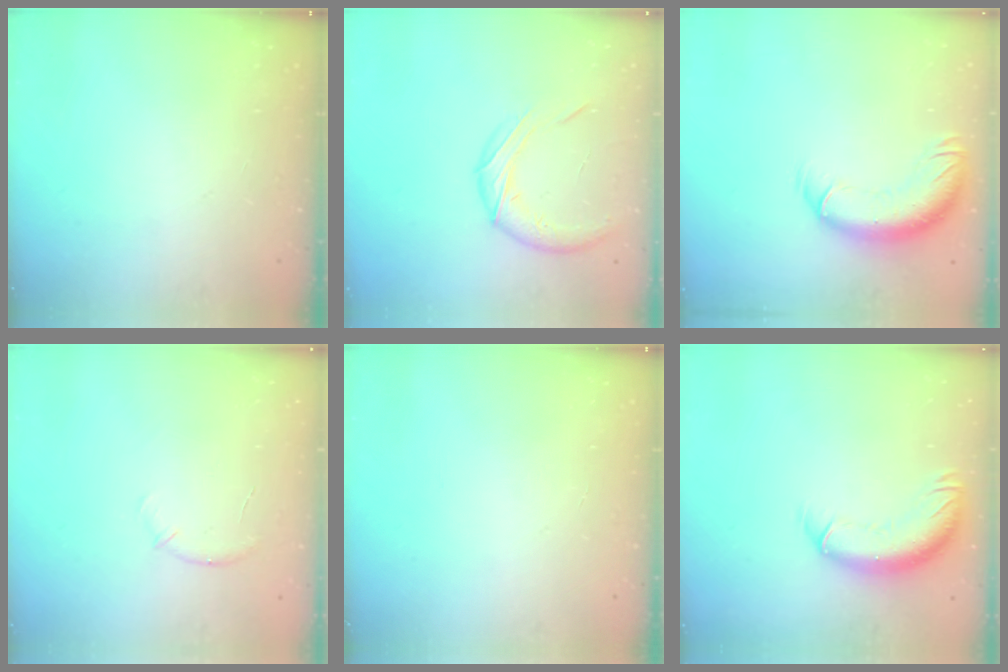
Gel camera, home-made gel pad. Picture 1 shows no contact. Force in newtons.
{"total": 10.8, "press": 10.8, "slide": 0.4}
{"total": 13.0, "press": 12.6, "slide": 3.4}
{"total": 6.9, "press": 6.7, "slide": 1.8}
{"total": 0.0}
{"total": 11.7, "press": 11.4, "slide": 2.8}